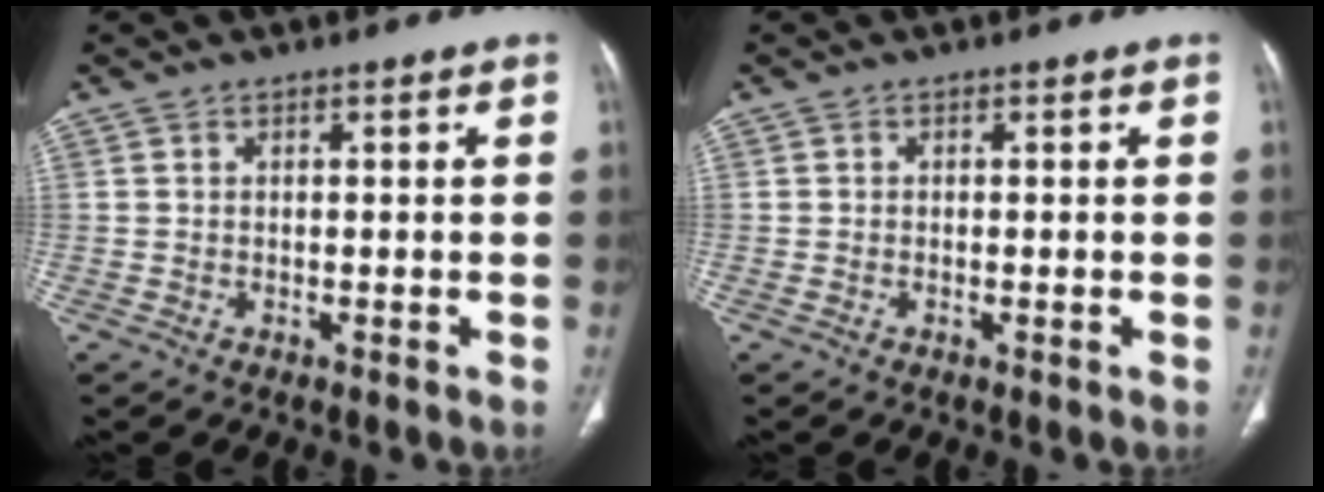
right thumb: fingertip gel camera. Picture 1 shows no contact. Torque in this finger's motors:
{"motor_torque": [2.28, 2.30, 0.17, 0.22, 0.04]}